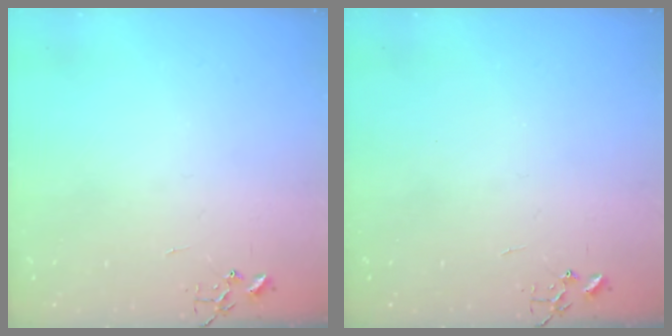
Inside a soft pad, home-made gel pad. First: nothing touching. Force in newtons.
{"total": 0.0}